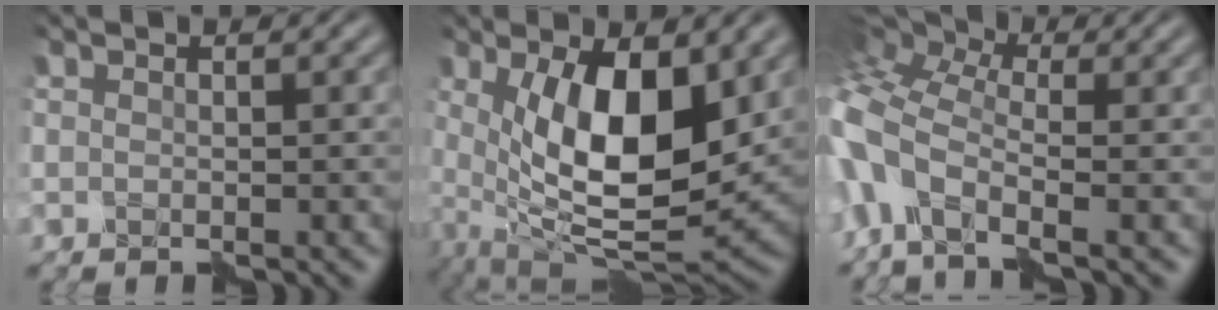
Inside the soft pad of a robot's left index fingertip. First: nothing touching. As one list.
[{"total": 10.7, "force": [1.7, 4.2, 9.7], "torque": [-0.168, -0.017, 0.031]}, {"total": 7.9, "force": [-2.3, 4.1, 6.4], "torque": [-0.144, 0.004, -0.066]}]